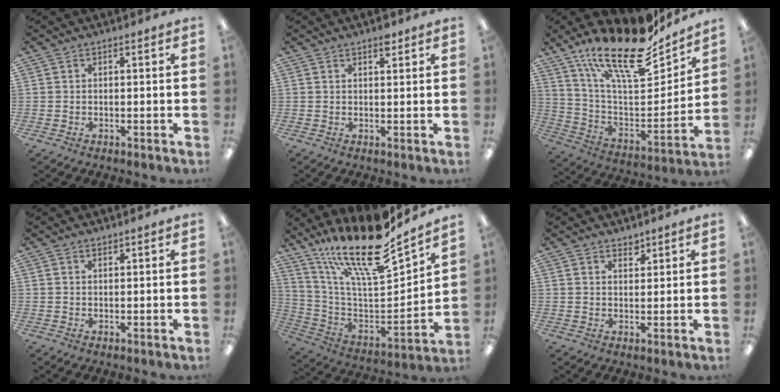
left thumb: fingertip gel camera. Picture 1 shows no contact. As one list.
[{"total": 2.0, "force": [1.6, 0.6, 1.1], "torque": [-0.008, -0.008, 0.025]}, {"total": 23.3, "force": [17.0, 7.8, 13.9], "torque": [-0.231, -0.113, 0.291]}, {"total": 0.7, "force": [0.7, 0.1, 0.2], "torque": [-0.005, -0.001, 0.012]}, {"total": 21.4, "force": [16.1, 5.1, 13.2], "torque": [-0.238, -0.122, 0.269]}, {"total": 2.2, "force": [2.0, 0.6, 0.2], "torque": [0.004, -0.013, 0.037]}]